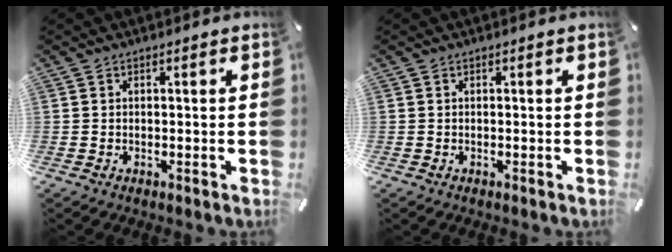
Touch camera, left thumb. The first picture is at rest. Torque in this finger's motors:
{"motor_torque": [0.00, 0.01, -0.05, 0.04, 0.00]}